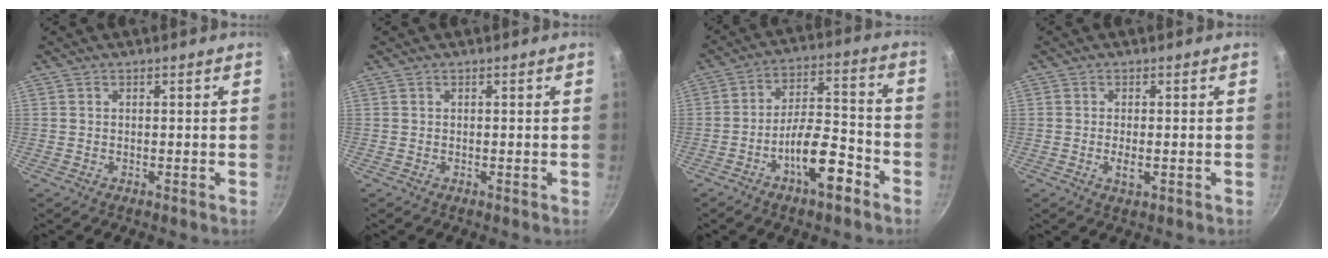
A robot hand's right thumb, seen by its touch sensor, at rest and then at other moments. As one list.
[{"total": 0.0}, {"total": 12.1, "force": [-6.3, 4.6, 9.3], "torque": [-0.134, 0.057, -0.102]}, {"total": 2.6, "force": [-0.6, 0.9, 2.4], "torque": [-0.051, -0.003, -0.012]}]